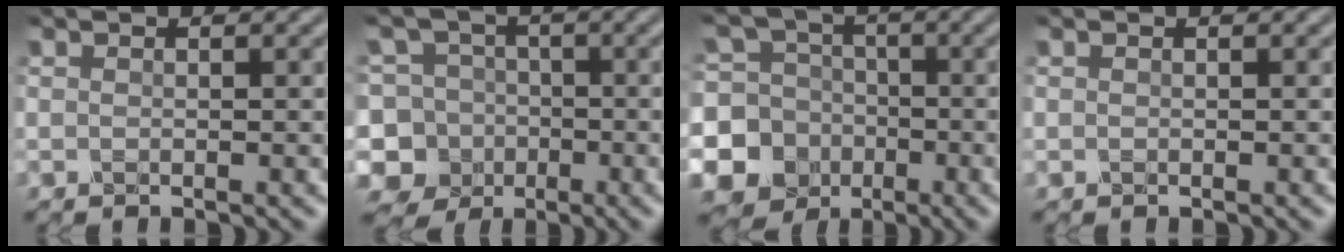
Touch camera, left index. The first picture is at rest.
{"total": 11.8, "force": [-4.3, 10.7, 2.6], "torque": [-0.079, 0.006, -0.100]}
{"total": 16.3, "force": [-4.6, 15.3, 3.3], "torque": [-0.122, -0.013, -0.100]}
{"total": 0.0}